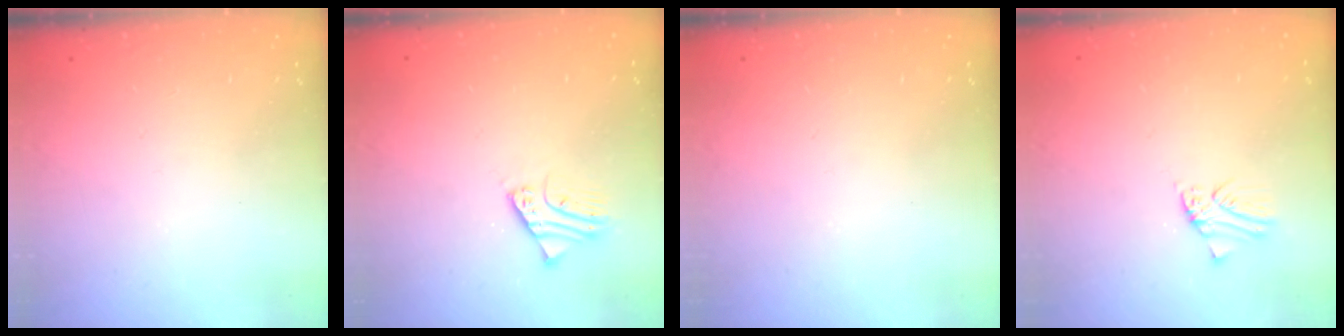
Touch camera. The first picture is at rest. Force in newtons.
{"total": 2.3, "press": 2.3, "slide": 0.1}
{"total": 0.0}
{"total": 0.7, "press": 0.7, "slide": 0.1}